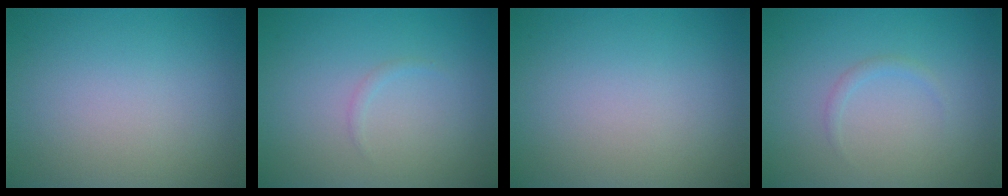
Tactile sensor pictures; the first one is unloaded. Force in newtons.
{"total": 0.5, "press": 0.5, "slide": 0.1}
{"total": 0.0}
{"total": 0.8, "press": 0.8, "slide": 0.1}